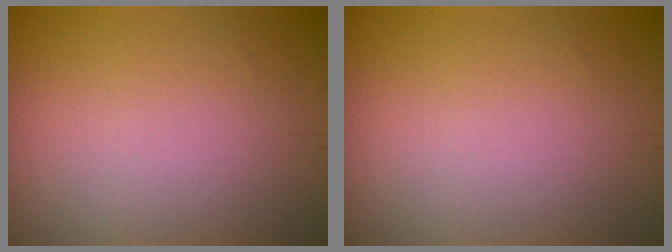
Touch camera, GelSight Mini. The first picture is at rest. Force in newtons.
{"total": 0.0}